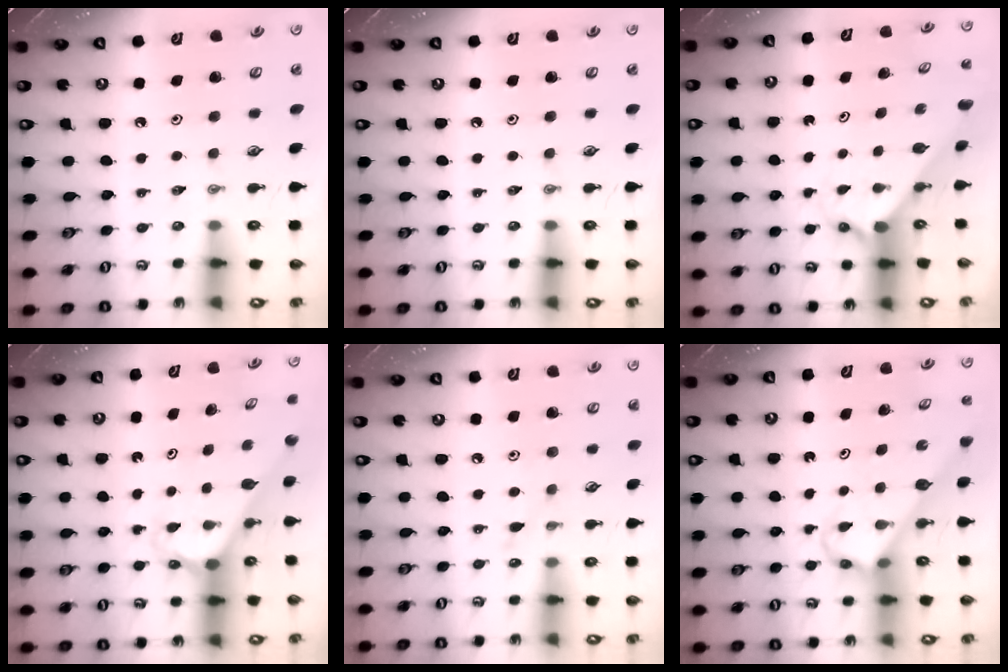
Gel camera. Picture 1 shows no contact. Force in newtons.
{"total": 0.0}
{"total": 1.6, "press": 1.6, "slide": 0.1}
{"total": 2.5, "press": 2.5, "slide": 0.2}
{"total": 6.8, "press": 6.8, "slide": 0.6}
{"total": 3.8, "press": 3.8, "slide": 0.1}